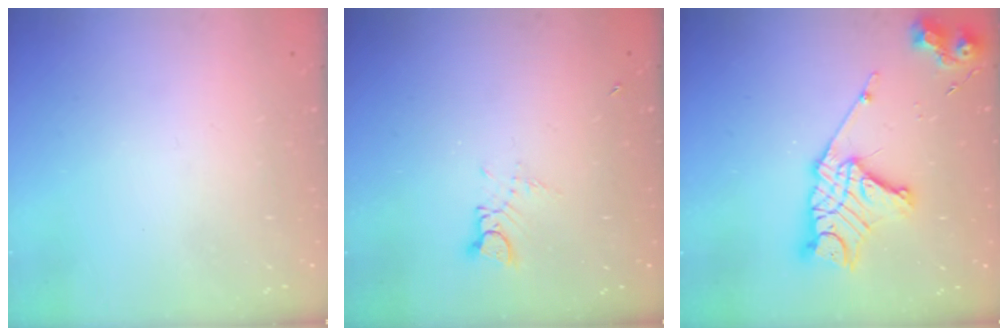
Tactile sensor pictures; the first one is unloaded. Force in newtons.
{"total": 3.4, "press": 3.4, "slide": 0.3}
{"total": 16.5, "press": 16.5, "slide": 1.5}